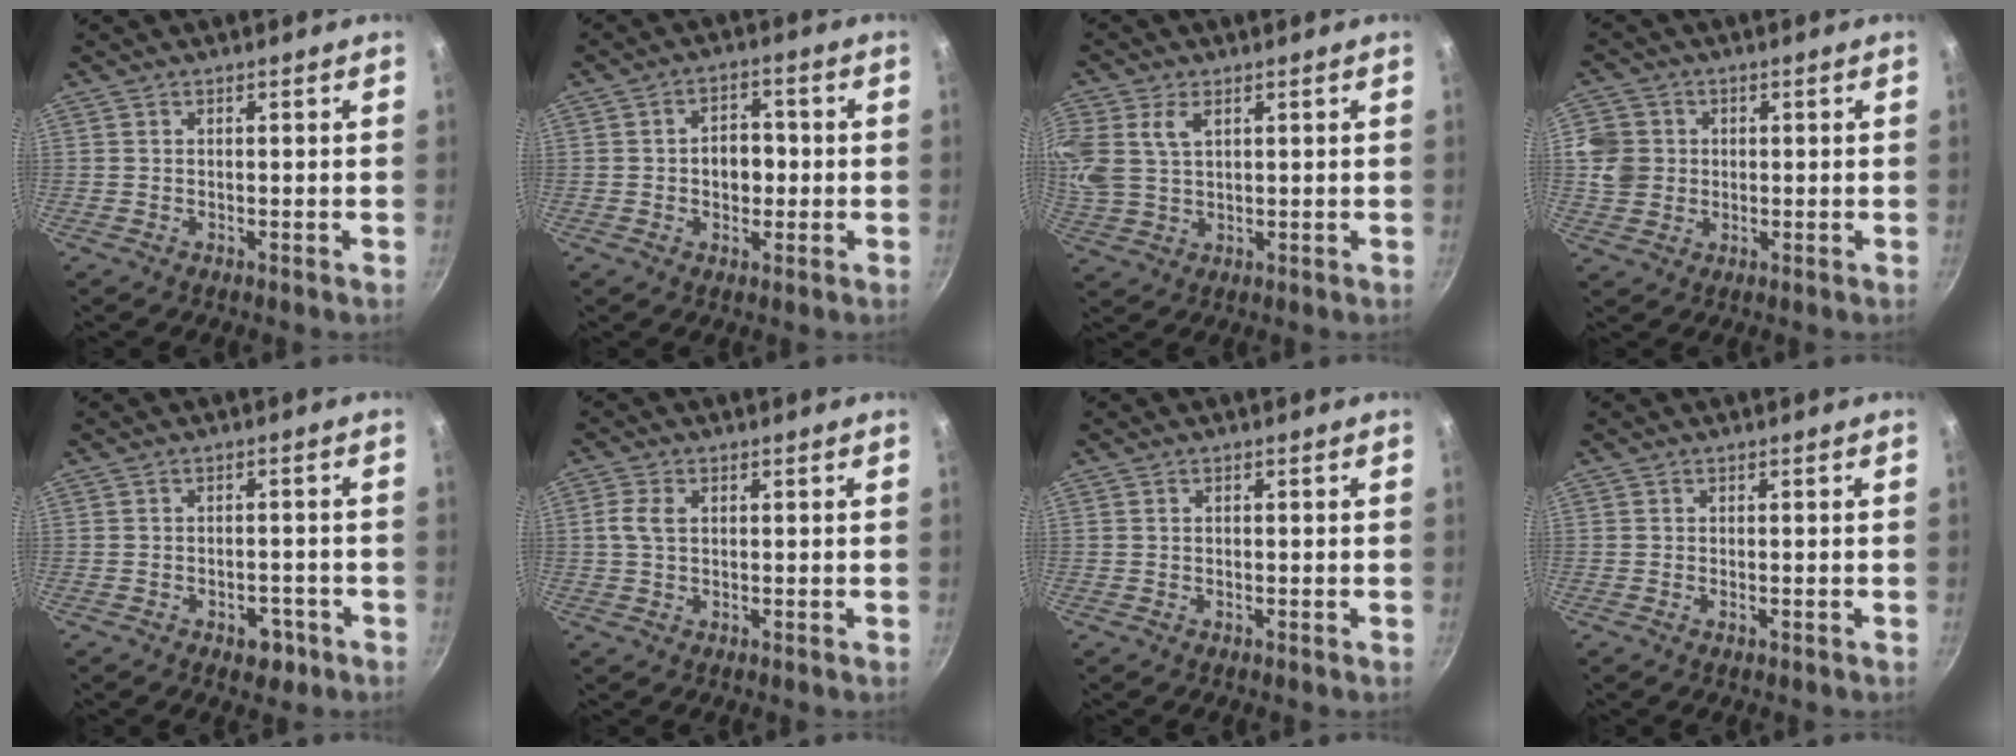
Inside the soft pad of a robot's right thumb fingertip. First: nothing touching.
{"total": 5.7, "force": [-0.3, 4.0, 4.0], "torque": [-0.036, 0.011, -0.009]}
{"total": 11.4, "force": [3.8, 7.4, 7.9], "torque": [-0.210, 0.002, 0.083]}
{"total": 6.8, "force": [0.5, 6.2, 2.7], "torque": [-0.036, 0.004, 0.008]}
{"total": 3.9, "force": [-2.2, 2.4, 2.2], "torque": [-0.013, 0.014, -0.028]}
{"total": 3.2, "force": [0.6, 2.0, 2.4], "torque": [-0.059, 0.006, 0.010]}
{"total": 0.0}
{"total": 0.6, "force": [-0.2, 0.2, 0.5], "torque": [-0.011, 0.001, -0.004]}